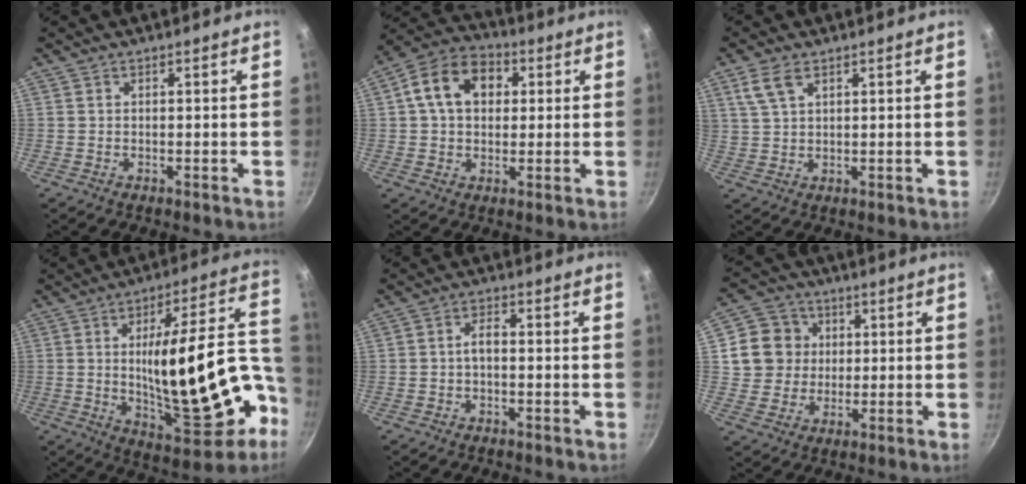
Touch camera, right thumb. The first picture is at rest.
{"total": 12.5, "force": [2.8, 9.1, 8.0], "torque": [-0.110, 0.021, 0.030]}
{"total": 5.3, "force": [2.9, 2.8, 3.4], "torque": [-0.065, -0.001, 0.062]}
{"total": 25.8, "force": [-4.3, 10.3, 23.2], "torque": [-0.319, 0.044, -0.033]}
{"total": 2.8, "force": [-0.7, 1.5, 2.3], "torque": [-0.038, 0.019, -0.014]}
{"total": 9.9, "force": [2.0, 9.2, 3.0], "torque": [-0.020, 0.014, 0.033]}